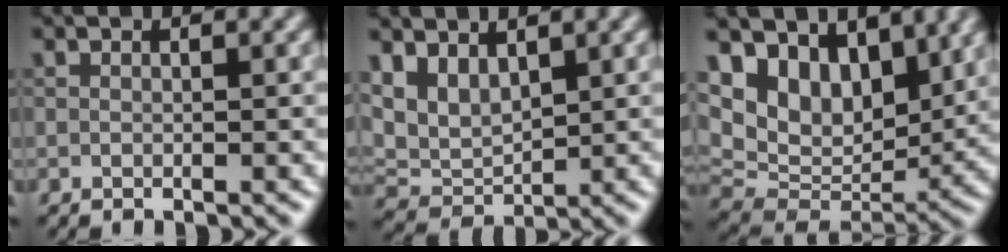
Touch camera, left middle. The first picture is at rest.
{"total": 4.1, "force": [2.1, 2.6, 2.4], "torque": [-0.056, -0.009, 0.041]}
{"total": 10.5, "force": [5.9, 6.4, 5.9], "torque": [-0.121, 0.007, 0.100]}